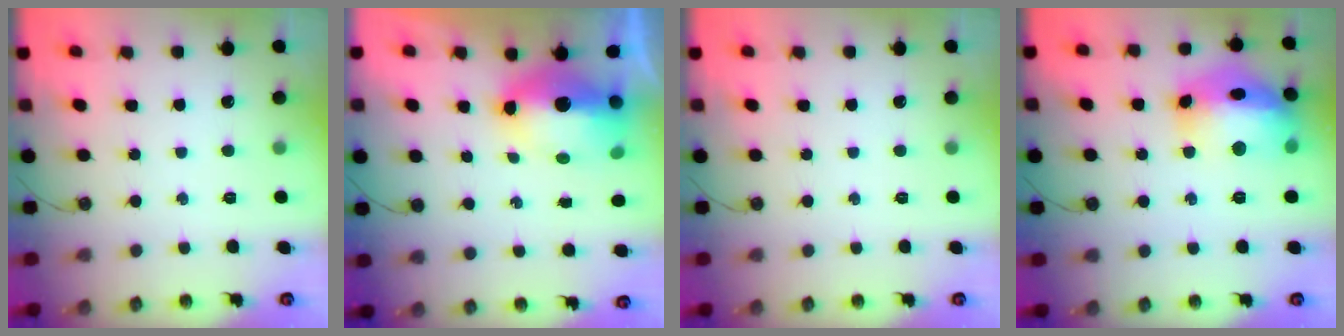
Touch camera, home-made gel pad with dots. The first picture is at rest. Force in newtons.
{"total": 11.0, "press": 10.9, "slide": 1.1}
{"total": 0.0}
{"total": 19.2, "press": 19.0, "slide": 2.5}